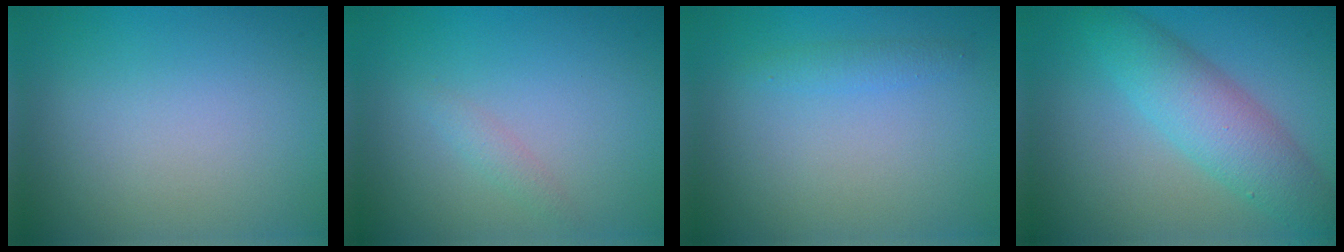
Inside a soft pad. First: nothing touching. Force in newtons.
{"total": 0.9, "press": 0.9, "slide": 0.0}
{"total": 1.1, "press": 1.1, "slide": 0.1}
{"total": 5.2, "press": 5.2, "slide": 0.2}